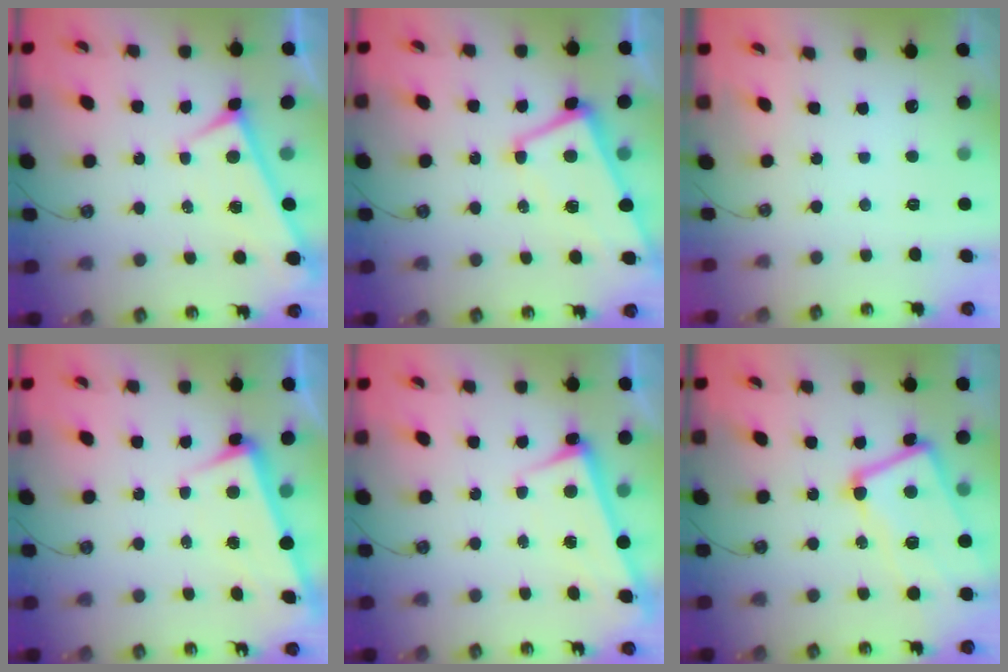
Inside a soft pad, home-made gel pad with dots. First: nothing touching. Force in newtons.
{"total": 1.0, "press": 0.2, "slide": 1.0}
{"total": 0.0}
{"total": 3.0, "press": 2.9, "slide": 0.8}
{"total": 2.8, "press": 2.8, "slide": 0.4}
{"total": 8.4, "press": 8.3, "slide": 1.6}